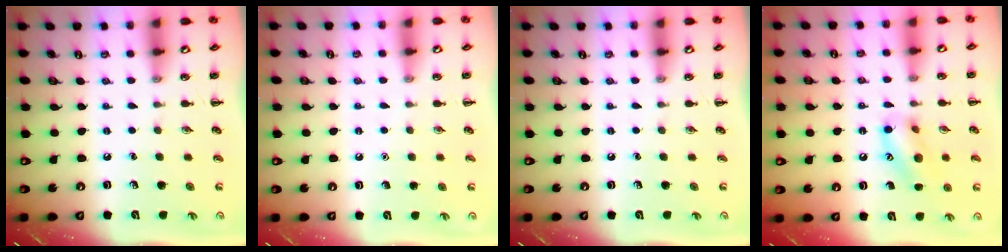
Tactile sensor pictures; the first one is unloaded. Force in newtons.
{"total": 1.5, "press": 1.5, "slide": 0.1}
{"total": 0.0}
{"total": 12.9, "press": 12.8, "slide": 1.6}